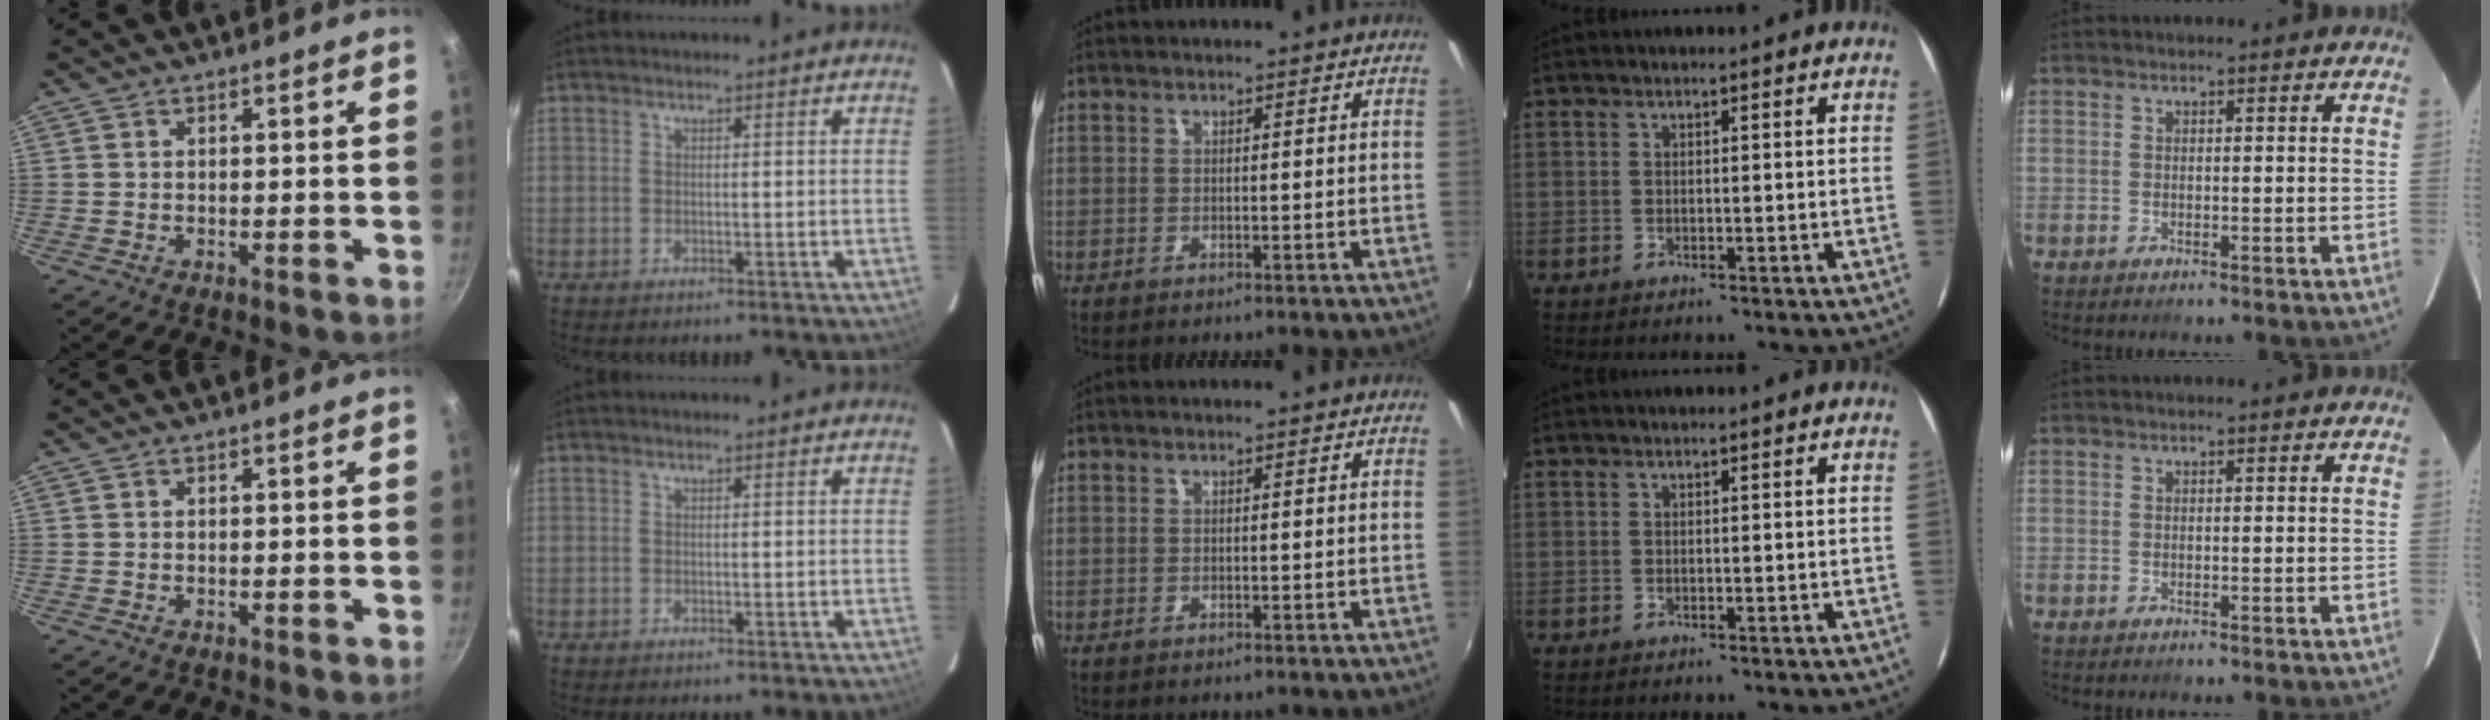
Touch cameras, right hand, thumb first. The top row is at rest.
{}